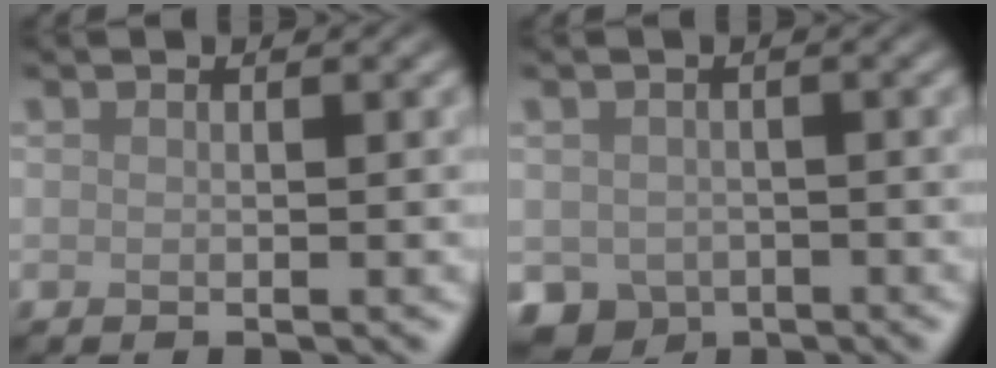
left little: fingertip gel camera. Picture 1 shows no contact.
{"total": 4.1, "force": [-2.2, 3.3, 1.3], "torque": [-0.028, -0.023, -0.033]}